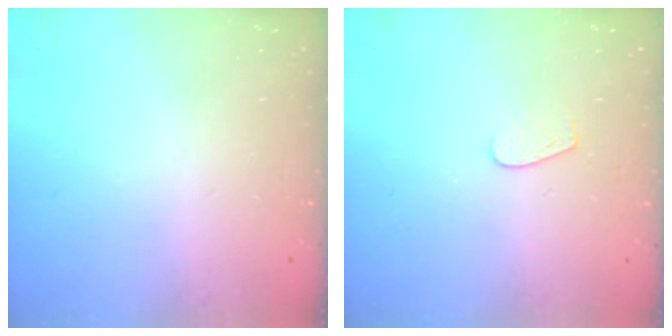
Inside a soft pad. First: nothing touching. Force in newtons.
{"total": 3.1, "press": 3.1, "slide": 0.2}